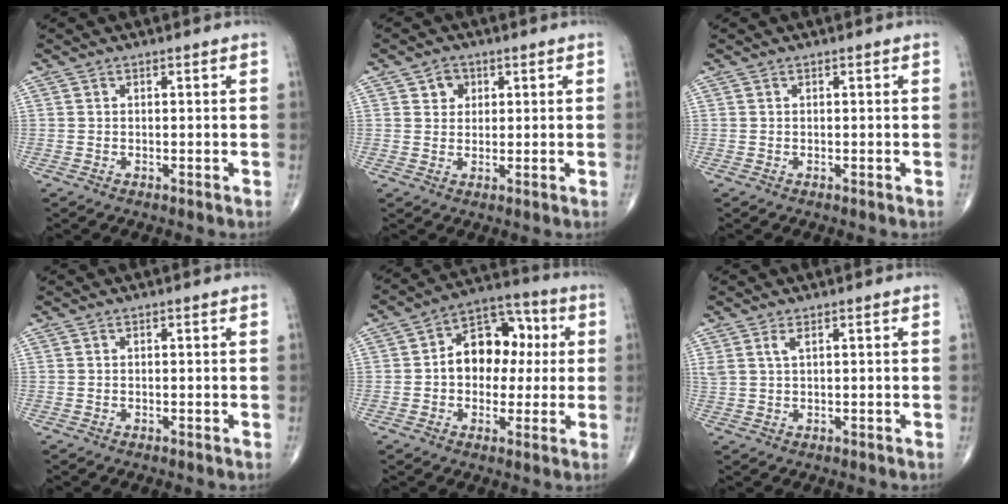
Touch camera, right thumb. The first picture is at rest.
{"total": 3.2, "force": [1.3, 2.7, 1.1], "torque": [0.000, -0.005, 0.017]}
{"total": 0.0}
{"total": 0.0}
{"total": 13.1, "force": [1.1, 9.4, 9.1], "torque": [-0.093, 0.031, 0.008]}
{"total": 2.1, "force": [1.1, 0.6, 1.6], "torque": [-0.042, 0.004, 0.029]}